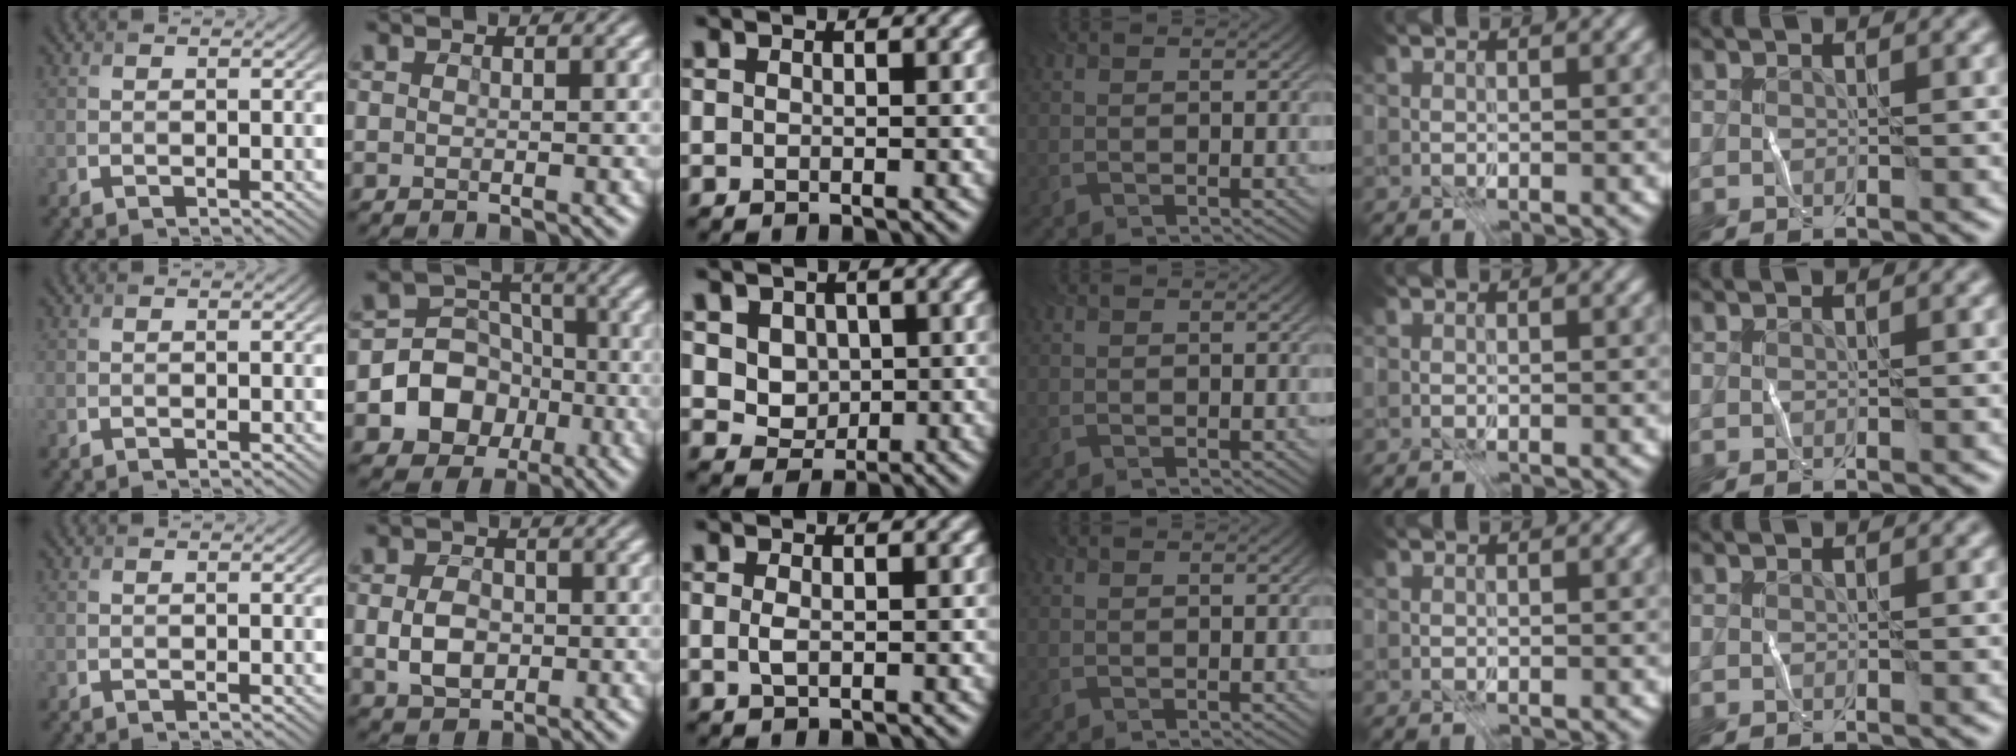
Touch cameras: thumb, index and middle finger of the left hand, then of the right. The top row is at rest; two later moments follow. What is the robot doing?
{"motion": "fold", "object": "file"}